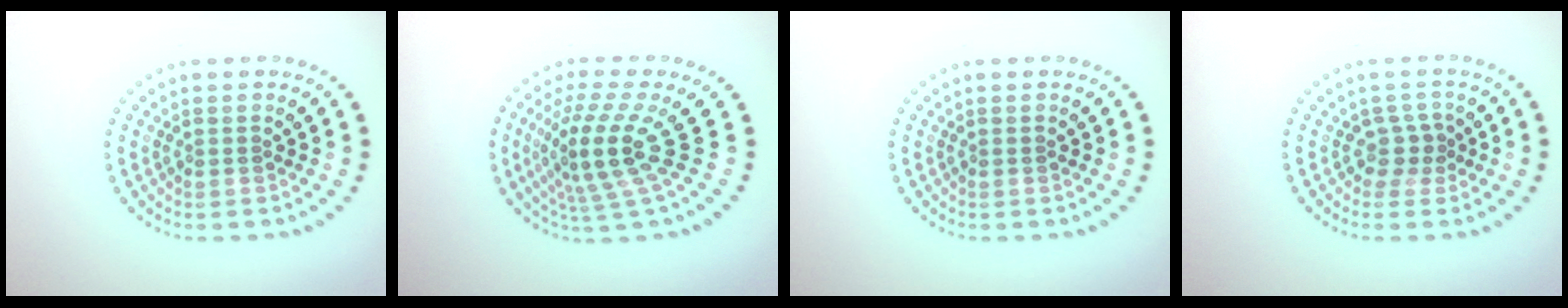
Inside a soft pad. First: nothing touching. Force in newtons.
{"total": 4.8, "press": 3.6, "slide": 3.1}
{"total": 0.0}
{"total": 1.8, "press": 1.2, "slide": 1.4}